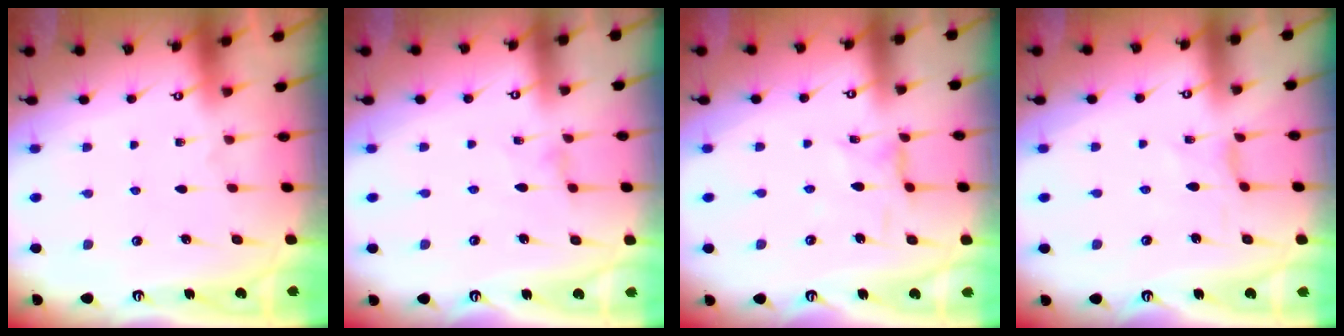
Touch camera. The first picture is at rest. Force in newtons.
{"total": 0.9, "press": 0.9, "slide": 0.2}
{"total": 1.7, "press": 1.6, "slide": 0.4}
{"total": 1.2, "press": 1.2, "slide": 0.0}